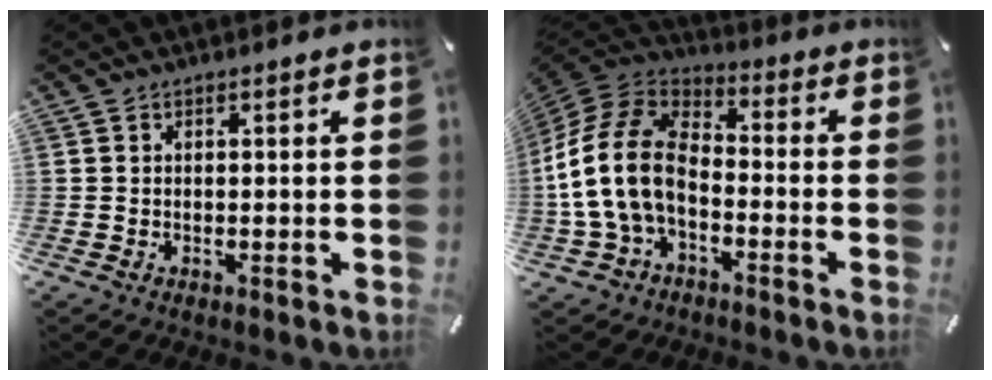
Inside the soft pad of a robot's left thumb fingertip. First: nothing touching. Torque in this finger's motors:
{"motor_torque": [0.25, 2.64, 2.61, 0.16, 0.41]}